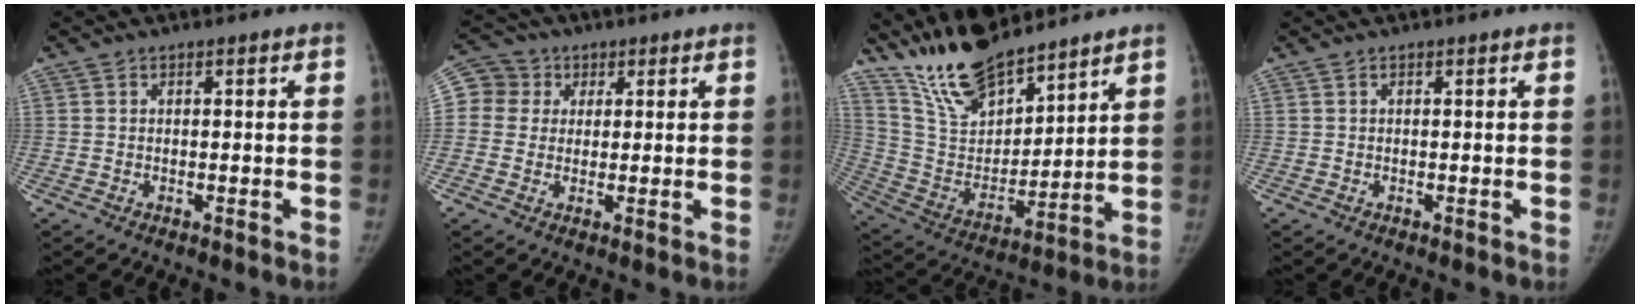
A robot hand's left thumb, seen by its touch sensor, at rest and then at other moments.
{"total": 8.5, "force": [2.2, 8.0, 1.6], "torque": [-0.021, 0.021, 0.038]}
{"total": 16.6, "force": [14.1, 5.5, 6.9], "torque": [-0.097, -0.074, 0.278]}
{"total": 0.0}